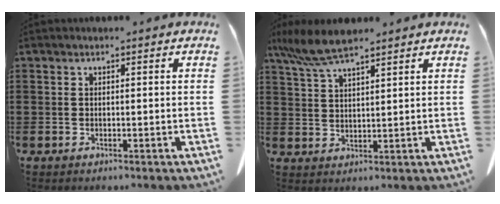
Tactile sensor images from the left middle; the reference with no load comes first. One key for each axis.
{"total": 6.7, "fx": 5.2, "fy": 1.1, "fz": 4.0, "tx": -0.091, "ty": -0.009, "tz": 0.097}